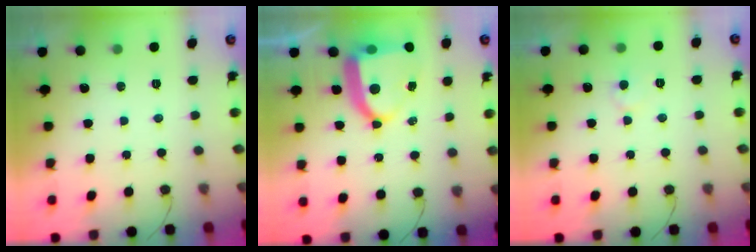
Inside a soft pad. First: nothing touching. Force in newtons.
{"total": 11.8, "press": 11.7, "slide": 1.4}
{"total": 5.1, "press": 5.0, "slide": 0.4}